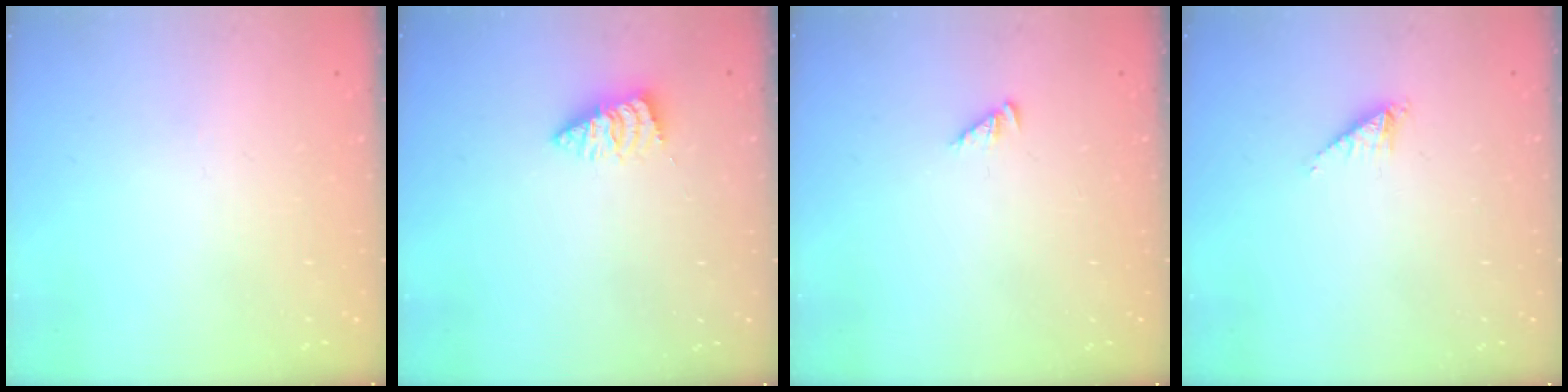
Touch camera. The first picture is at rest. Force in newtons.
{"total": 2.3, "press": 2.3, "slide": 0.1}
{"total": 2.0, "press": 2.0, "slide": 0.2}
{"total": 2.2, "press": 2.2, "slide": 0.3}